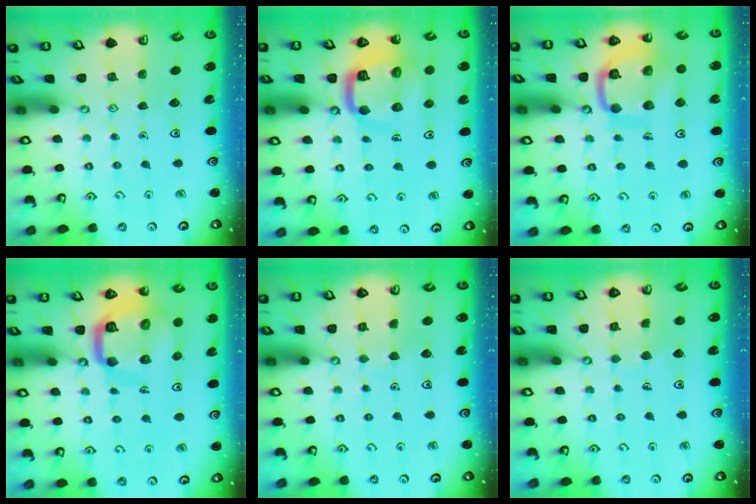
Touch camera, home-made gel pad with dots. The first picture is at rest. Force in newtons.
{"total": 10.8, "press": 10.8, "slide": 1.1}
{"total": 14.4, "press": 14.3, "slide": 1.5}
{"total": 14.0, "press": 13.9, "slide": 1.5}
{"total": 3.6, "press": 3.6, "slide": 0.3}
{"total": 4.1, "press": 4.1, "slide": 0.2}